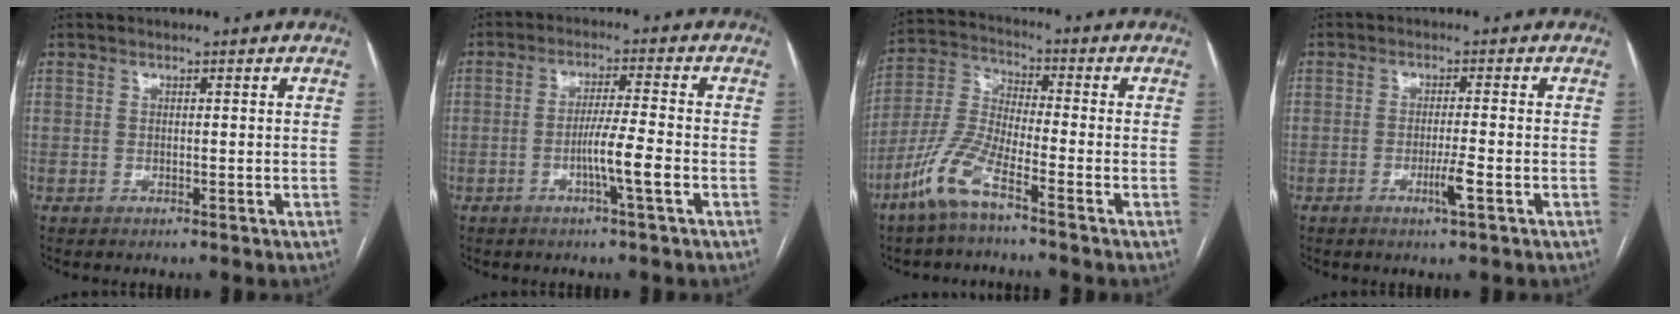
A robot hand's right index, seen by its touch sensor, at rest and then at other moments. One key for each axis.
{"total": 5.6, "fx": -2.1, "fy": -0.6, "fz": 5.2, "tx": -0.092, "ty": -0.004, "tz": -0.040}
{"total": 9.1, "fx": -5.9, "fy": 1.3, "fz": 6.8, "tx": -0.159, "ty": -0.010, "tz": -0.130}
{"total": 3.5, "fx": -1.4, "fy": -0.4, "fz": 3.1, "tx": -0.059, "ty": -0.008, "tz": -0.027}